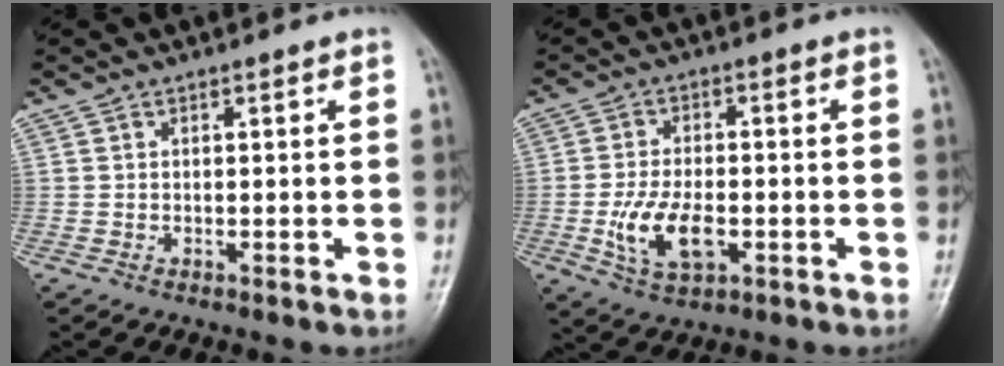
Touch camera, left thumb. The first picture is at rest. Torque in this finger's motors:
{"motor_torque": [-0.17, 1.03, 1.01, 0.26, 0.13]}